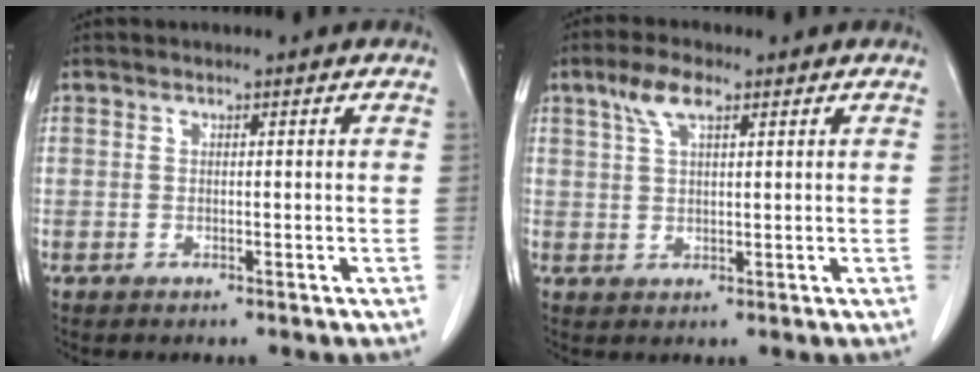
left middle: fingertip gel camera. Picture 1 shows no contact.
{"total": 4.6, "force": [2.7, 1.4, 3.5], "torque": [-0.079, 0.010, 0.056]}